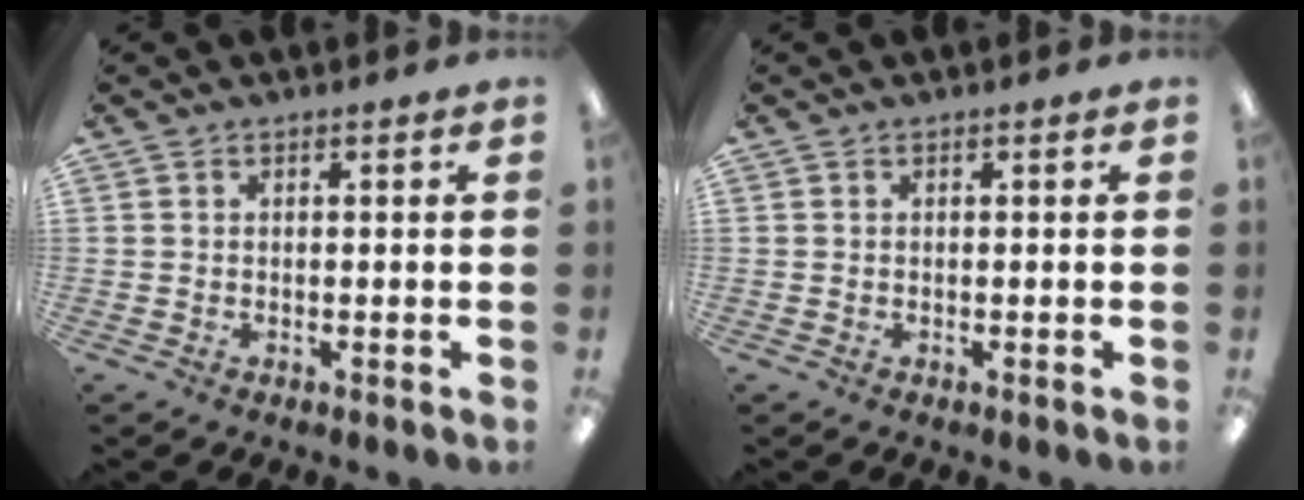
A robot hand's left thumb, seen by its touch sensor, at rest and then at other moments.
{"total": 0.0}